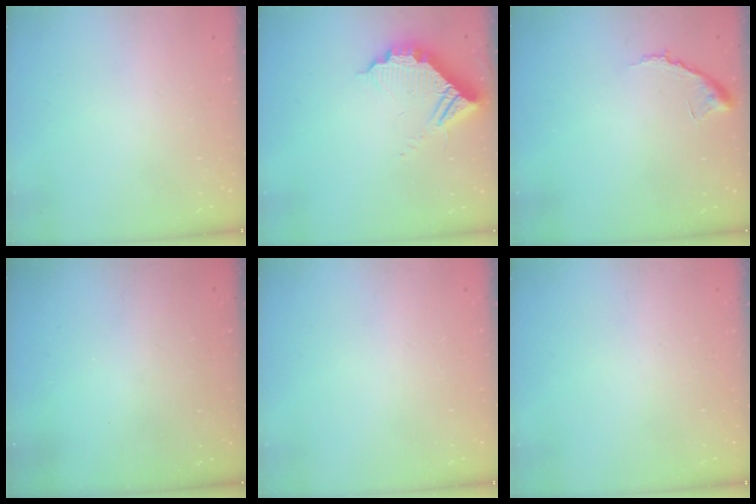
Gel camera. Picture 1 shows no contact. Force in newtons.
{"total": 10.5, "press": 10.4, "slide": 1.1}
{"total": 6.9, "press": 6.9, "slide": 0.6}
{"total": 3.3, "press": 3.3, "slide": 0.3}
{"total": 0.0}
{"total": 0.0}